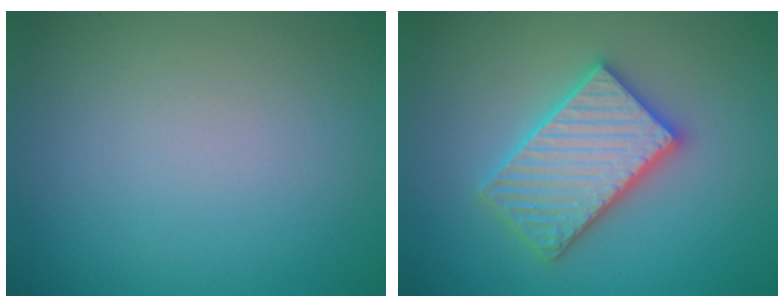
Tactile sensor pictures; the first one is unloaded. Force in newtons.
{"total": 5.5, "press": 5.5, "slide": 0.9}